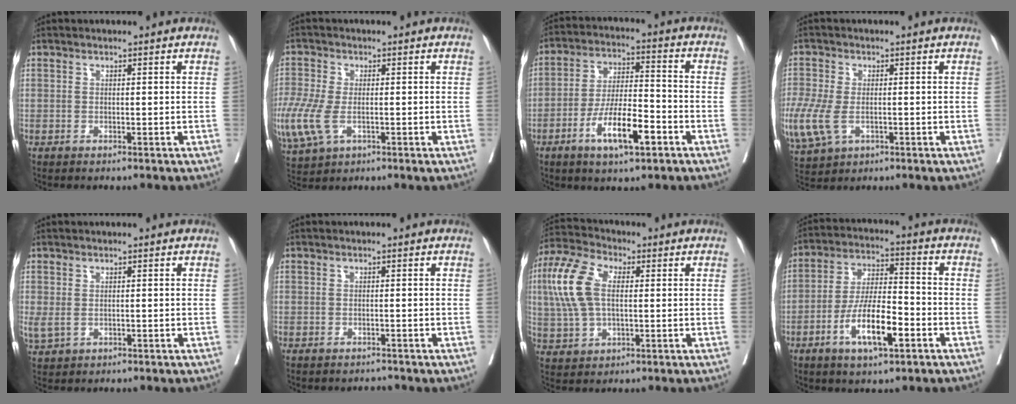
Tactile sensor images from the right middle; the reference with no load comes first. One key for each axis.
{"total": 12.4, "fx": -3.6, "fy": 6.7, "fz": 9.8, "tx": -0.264, "ty": -0.023, "tz": -0.060}
{"total": 10.3, "fx": -5.0, "fy": 2.3, "fz": 8.7, "tx": -0.162, "ty": -0.002, "tz": -0.088}
{"total": 13.3, "fx": -3.9, "fy": 8.6, "fz": 9.3, "tx": -0.268, "ty": -0.016, "tz": -0.062}
{"total": 2.3, "fx": 0.1, "fy": 1.5, "fz": 1.8, "tx": -0.050, "ty": -0.004, "tz": 0.010}
{"total": 0.8, "fx": -0.8, "fy": 0.1, "fz": -0.2, "tx": 0.001, "ty": -0.005, "tz": -0.013}
{"total": 10.5, "fx": 1.6, "fy": 5.2, "fz": 9.0, "tx": -0.222, "ty": 0.019, "tz": 0.031}
{"total": 10.7, "fx": -4.6, "fy": 2.7, "fz": 9.3, "tx": -0.177, "ty": -0.001, "tz": -0.083}